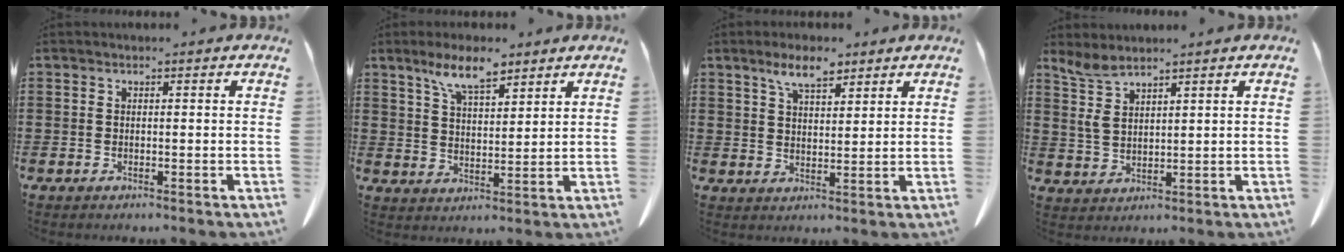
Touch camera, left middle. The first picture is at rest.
{"total": 7.4, "force": [5.5, 2.1, 4.4], "torque": [-0.101, -0.008, 0.101]}
{"total": 5.7, "force": [4.0, 1.9, 3.6], "torque": [-0.072, -0.003, 0.071]}
{"total": 4.7, "force": [3.0, 1.9, 3.1], "torque": [-0.079, -0.008, 0.054]}